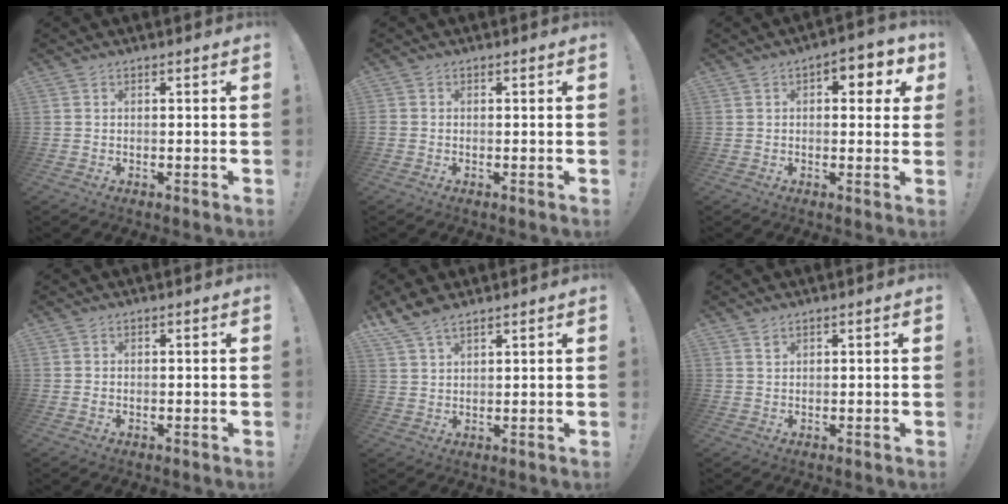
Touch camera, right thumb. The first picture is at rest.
{"total": 0.8, "force": [0.0, 0.8, 0.2], "torque": [-0.004, 0.002, 0.001]}
{"total": 5.5, "force": [1.8, 3.3, 4.0], "torque": [-0.037, -0.007, 0.024]}
{"total": 0.6, "force": [0.0, 0.5, 0.3], "torque": [-0.003, 0.001, -0.002]}
{"total": 6.4, "force": [5.1, 2.5, 2.9], "torque": [-0.059, -0.022, 0.100]}
{"total": 1.2, "force": [0.9, 0.7, 0.4], "torque": [0.005, -0.006, 0.014]}